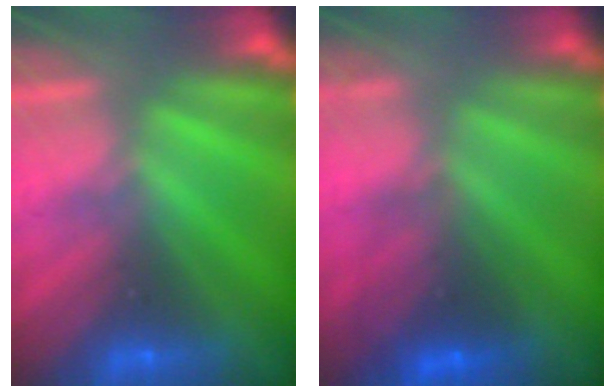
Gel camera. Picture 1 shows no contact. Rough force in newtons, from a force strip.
{"total": 2.8}